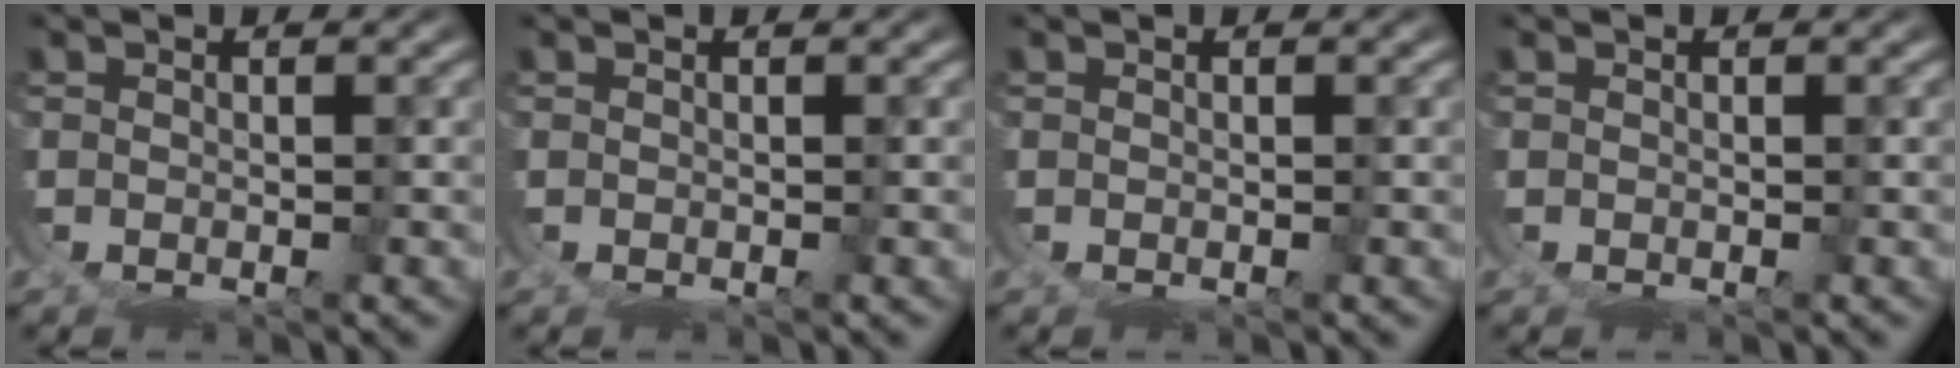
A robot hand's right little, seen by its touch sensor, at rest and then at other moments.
{"total": 0.0}
{"total": 0.0}
{"total": 0.0}